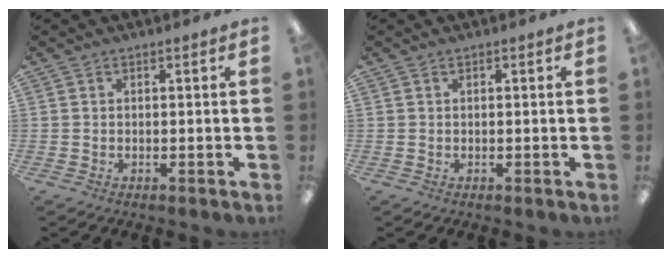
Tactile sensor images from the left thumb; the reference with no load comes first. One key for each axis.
{"total": 0.0}